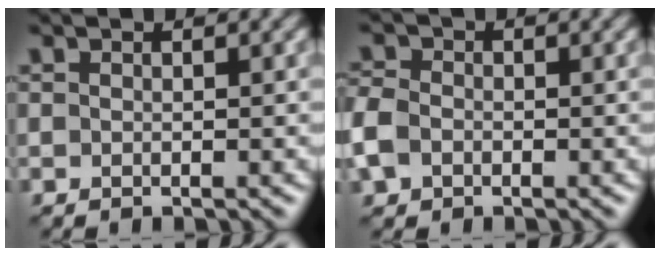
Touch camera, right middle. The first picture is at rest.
{"total": 3.5, "force": [-1.1, 2.7, 1.9], "torque": [-0.059, -0.001, -0.029]}